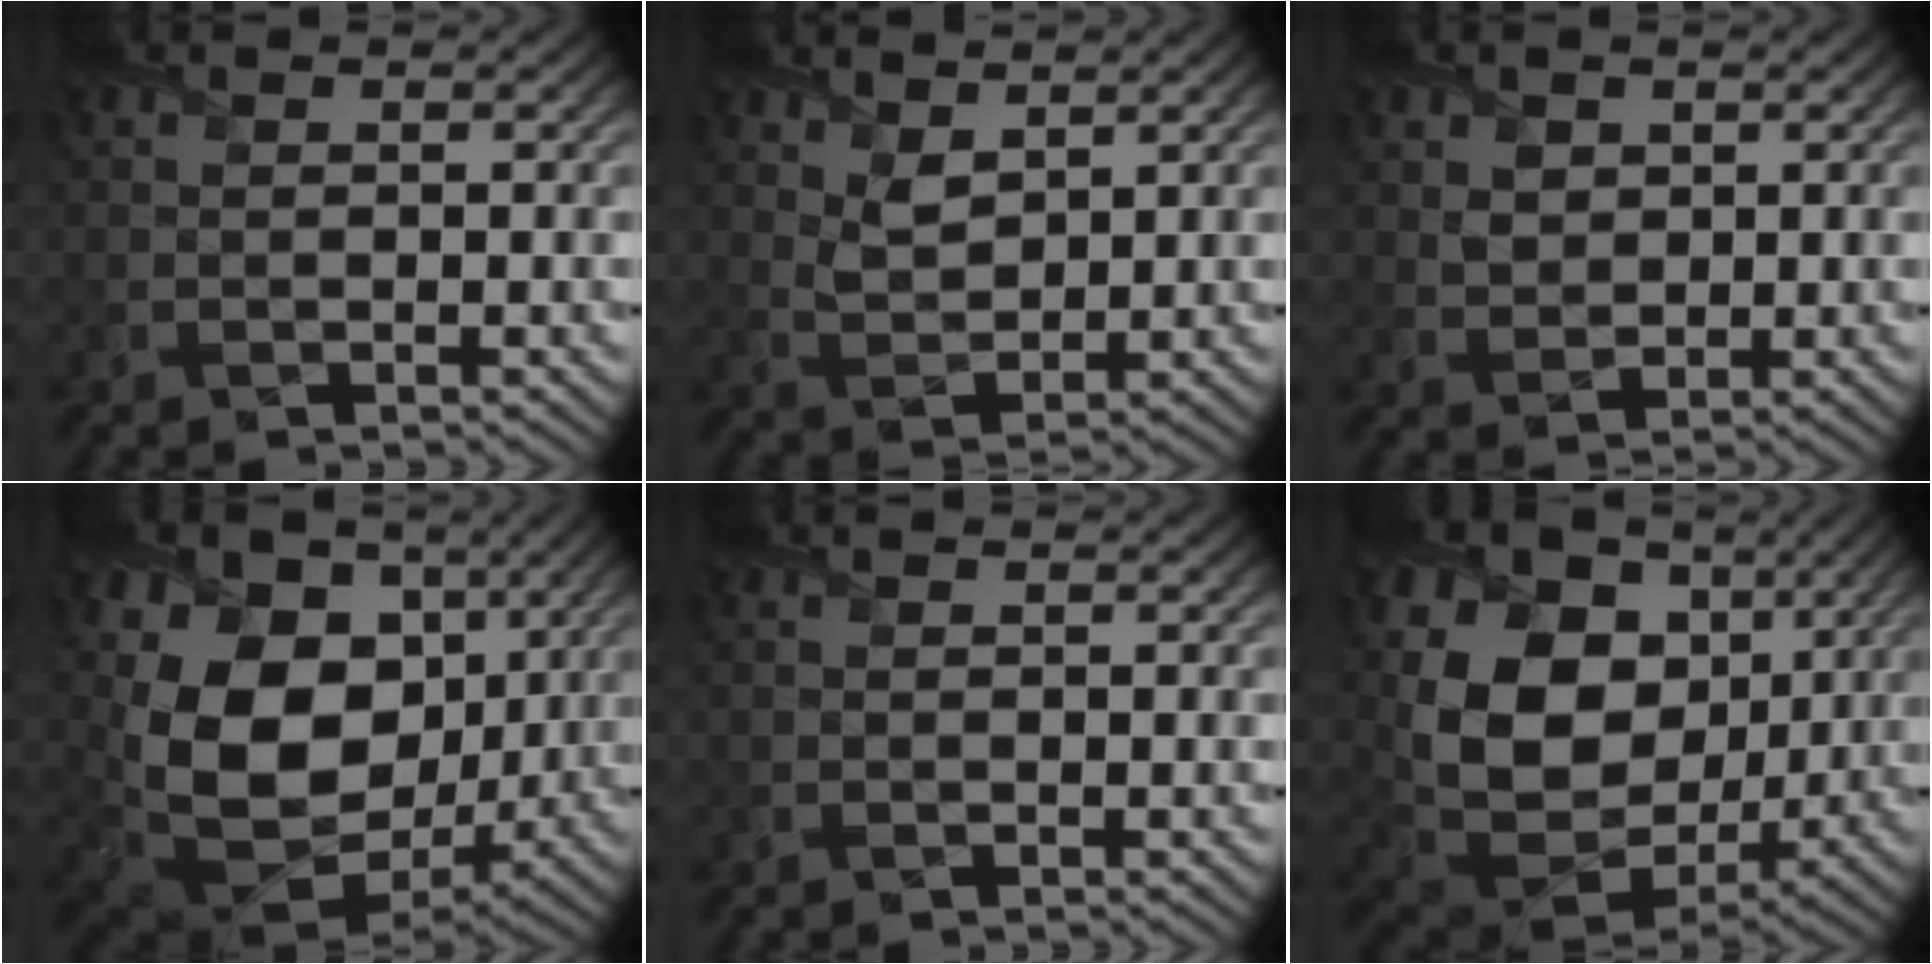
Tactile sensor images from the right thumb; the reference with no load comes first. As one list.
[{"total": 4.1, "force": [2.8, 1.9, 2.3], "torque": [-0.061, -0.005, 0.062]}, {"total": 2.6, "force": [1.3, 2.0, 1.1], "torque": [-0.033, -0.004, 0.025]}, {"total": 18.1, "force": [3.1, 13.4, 11.8], "torque": [-0.265, -0.023, 0.079]}, {"total": 0.0}, {"total": 16.8, "force": [4.4, 12.5, 10.3], "torque": [-0.219, 0.000, 0.100]}]